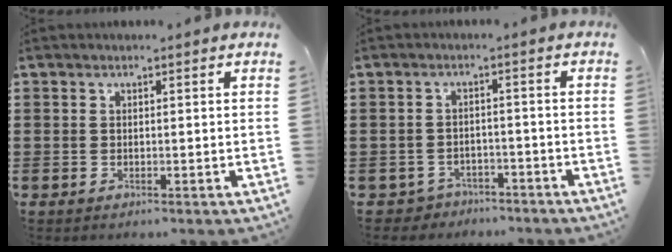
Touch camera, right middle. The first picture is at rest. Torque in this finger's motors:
{"motor_torque": [0.06, 0.18, -0.01, -0.02]}